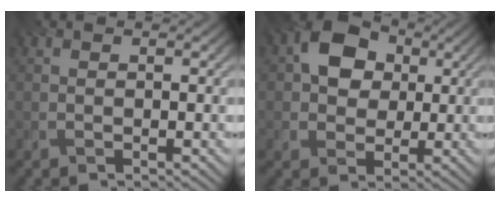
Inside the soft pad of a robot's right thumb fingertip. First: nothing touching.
{"total": 8.0, "force": [2.0, 6.2, 4.7], "torque": [-0.098, 0.014, 0.020]}